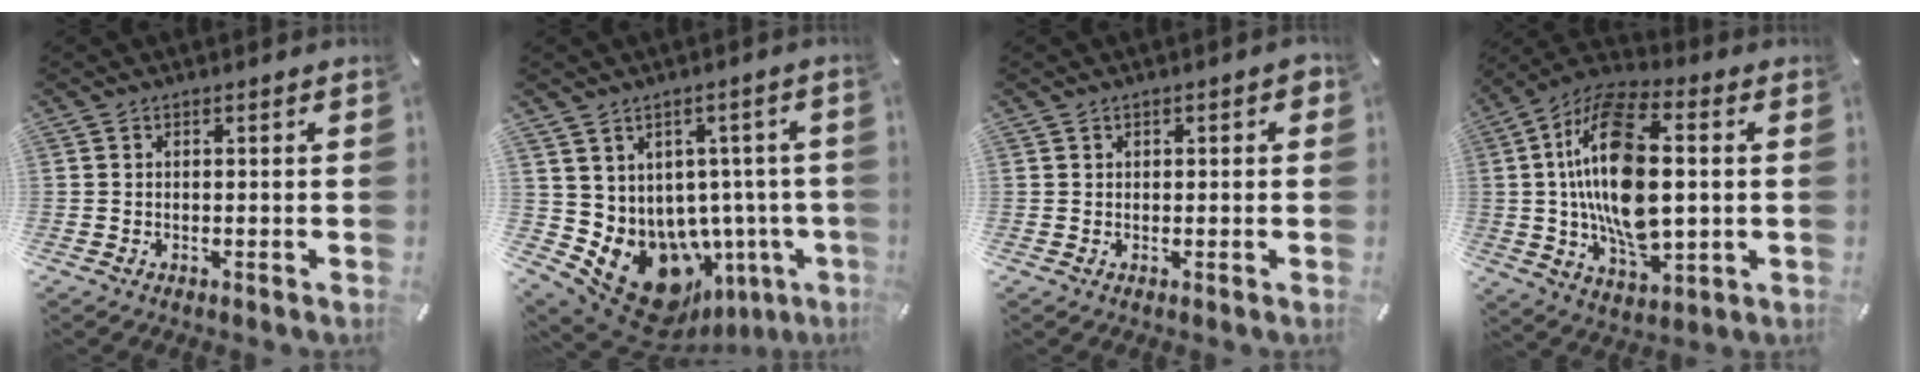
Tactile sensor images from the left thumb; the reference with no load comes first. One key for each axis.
{"total": 15.5, "fx": -7.1, "fy": 10.1, "fz": 9.3, "tx": -0.149, "ty": 0.001, "tz": -0.097}
{"total": 1.3, "fx": 0.3, "fy": 1.1, "fz": 0.6, "tx": -0.004, "ty": 0.003, "tz": 0.002}
{"total": 20.1, "fx": 1.6, "fy": 10.6, "fz": 17.0, "tx": -0.357, "ty": -0.005, "tz": 0.020}